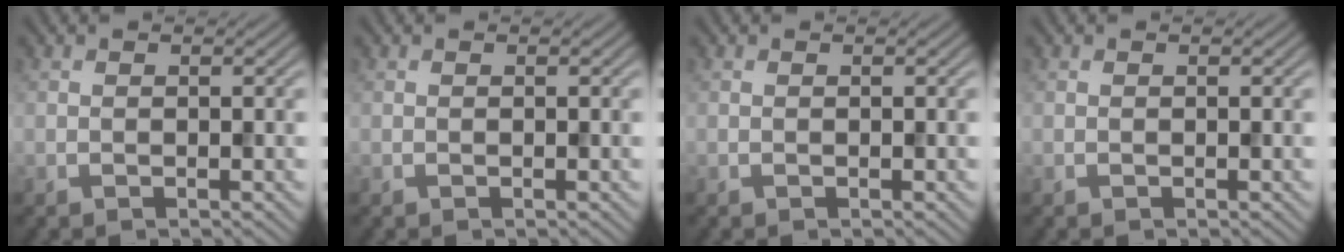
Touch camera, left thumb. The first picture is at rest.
{"total": 0.0}
{"total": 0.0}
{"total": 0.0}